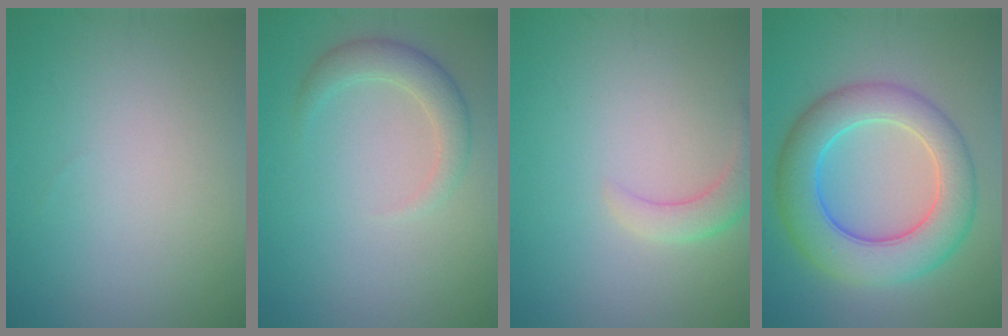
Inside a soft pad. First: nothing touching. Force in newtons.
{"total": 2.8, "press": 2.8, "slide": 0.2}
{"total": 2.4, "press": 2.4, "slide": 0.2}
{"total": 8.5, "press": 8.5, "slide": 0.1}